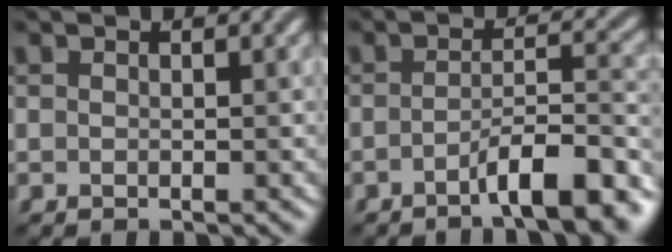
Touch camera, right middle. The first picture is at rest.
{"total": 6.5, "force": [-3.8, 1.2, 5.1], "torque": [-0.067, 0.013, -0.063]}